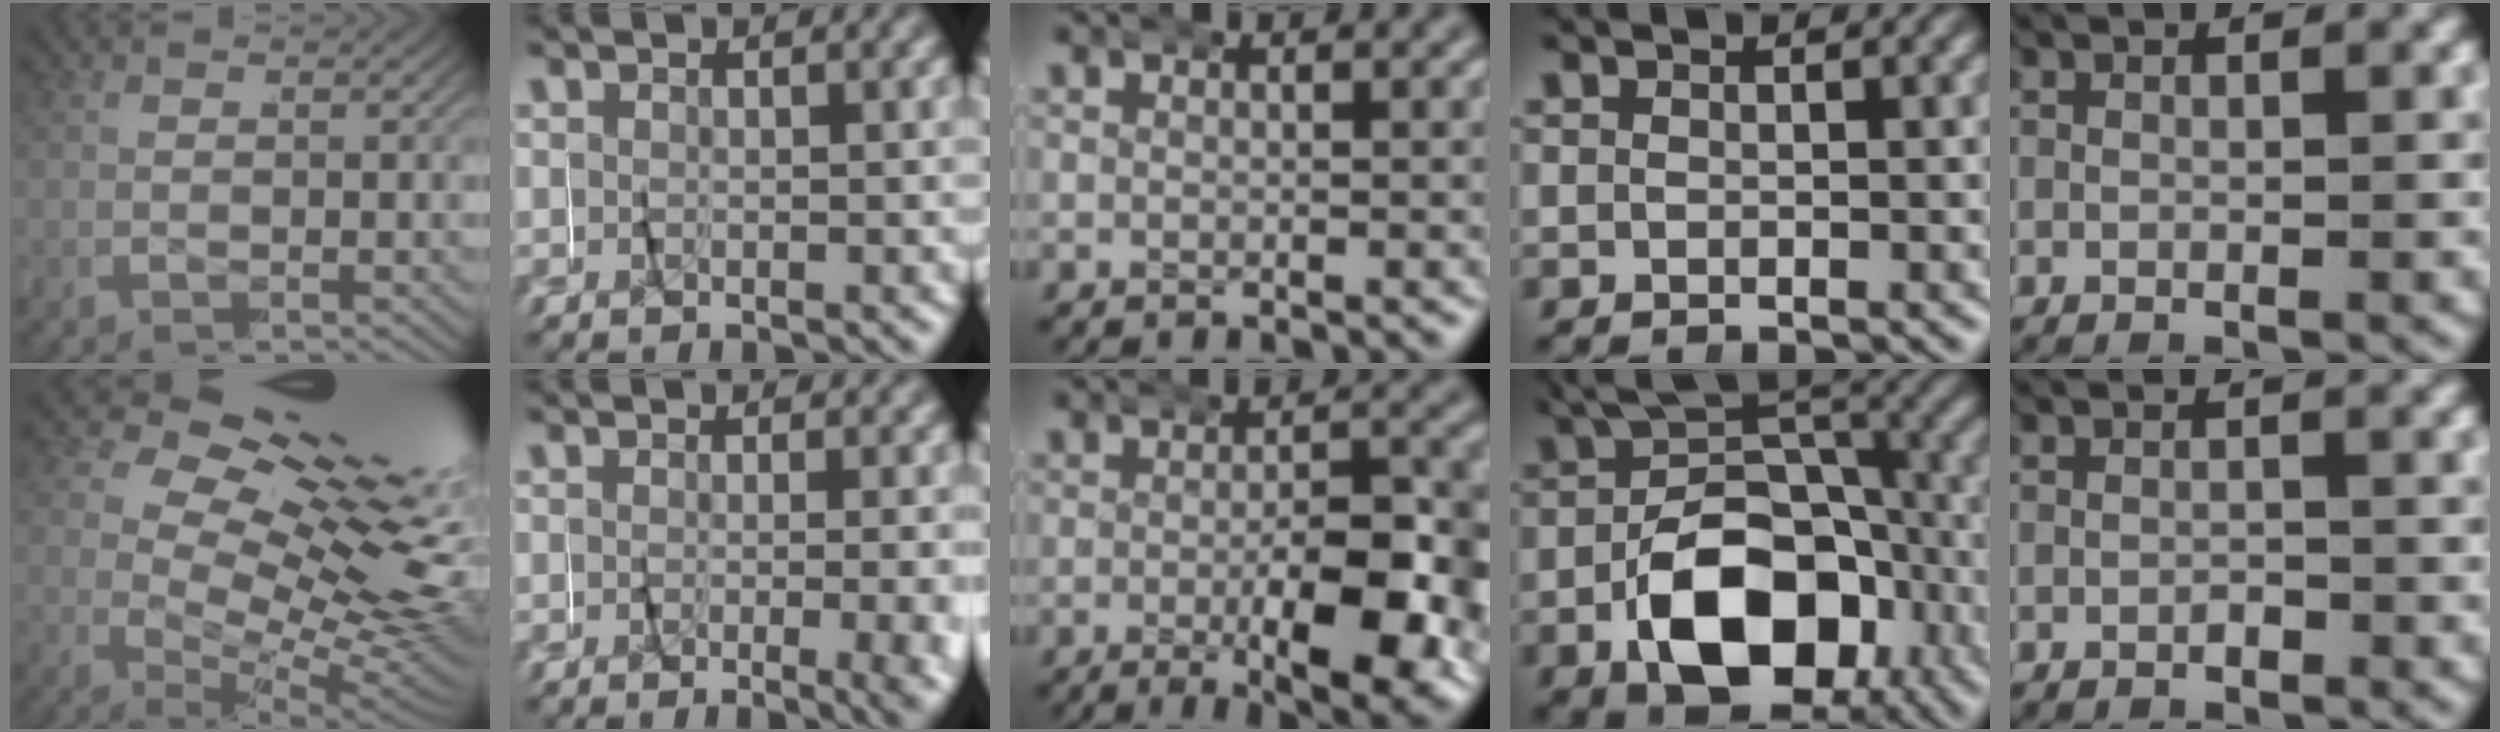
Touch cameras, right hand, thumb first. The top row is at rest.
{"thumb": {"total": 19.3, "force": [0.8, 11.7, 15.3], "torque": [-0.238, -0.033, 0.020]}, "index": {"total": 3.6, "force": [-1.2, -0.1, 3.4], "torque": [-0.040, -0.012, -0.012]}, "middle": {"total": 11.0, "force": [-2.5, 4.3, 9.9], "torque": [-0.129, -0.024, -0.027]}, "ring": {"total": 13.6, "force": [-3.8, 8.3, 10.1], "torque": [-0.162, -0.031, -0.045]}, "little": {"total": 0.6, "force": [-0.6, 0.2, -0.1], "torque": [-0.003, -0.003, -0.007]}}